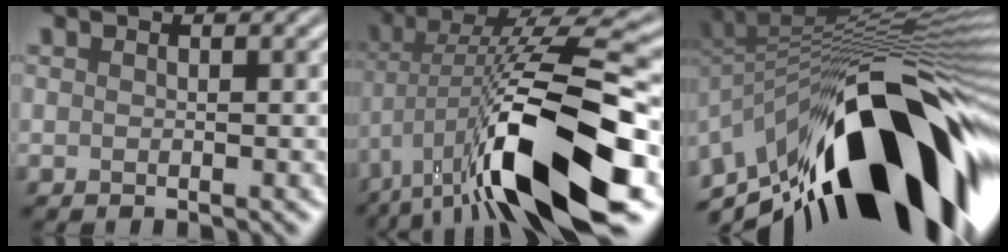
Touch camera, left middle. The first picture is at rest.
{"total": 14.9, "force": [-4.5, 5.2, 13.2], "torque": [-0.231, -0.002, -0.074]}
{"total": 18.5, "force": [-7.2, 7.9, 15.1], "torque": [-0.221, 0.003, -0.127]}